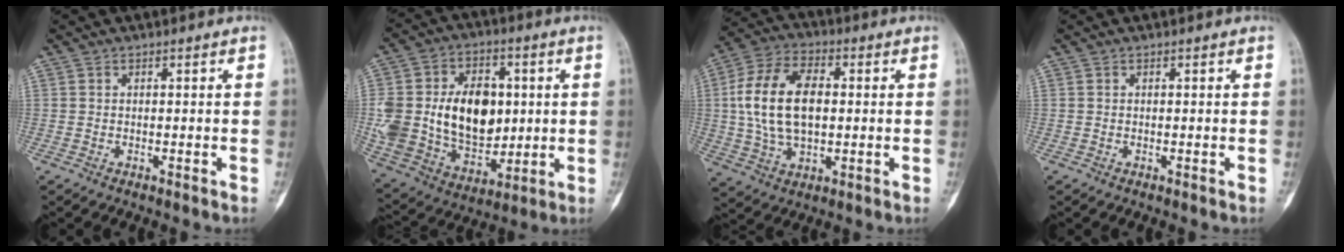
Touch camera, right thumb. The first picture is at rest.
{"total": 24.7, "force": [2.0, 17.5, 17.3], "torque": [-0.315, 0.001, 0.060]}
{"total": 16.1, "force": [1.2, 9.8, 12.7], "torque": [-0.233, 0.016, 0.022]}
{"total": 0.0}